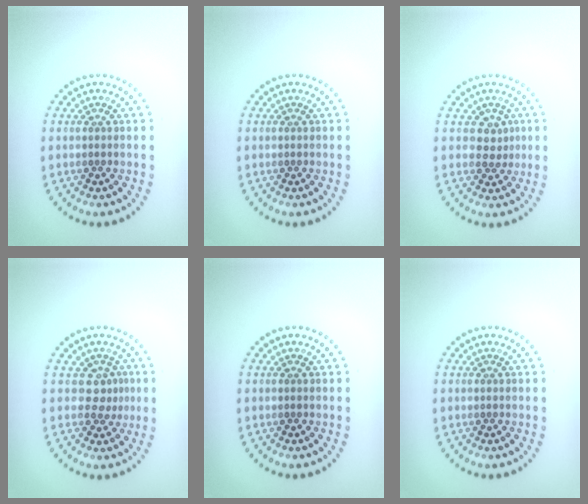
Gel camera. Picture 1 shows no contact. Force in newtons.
{"total": 0.0}
{"total": 1.6, "press": 1.3, "slide": 0.9}
{"total": 1.9, "press": 1.4, "slide": 1.3}
{"total": 0.0}
{"total": 0.0}